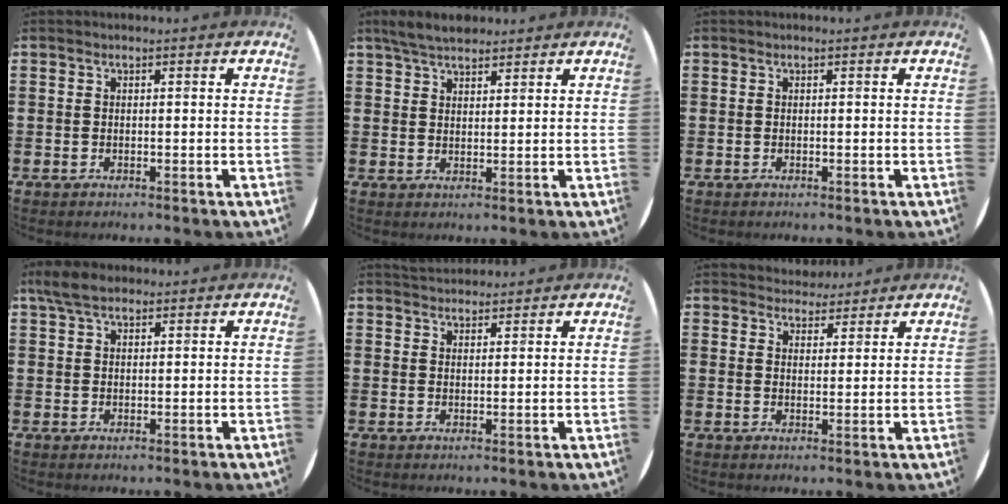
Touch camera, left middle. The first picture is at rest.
{"total": 4.4, "force": [3.9, 1.2, 1.6], "torque": [-0.038, -0.003, 0.073]}
{"total": 0.0}
{"total": 3.8, "force": [3.0, 1.5, 1.9], "torque": [-0.036, 0.004, 0.053]}
{"total": 2.2, "force": [2.1, 0.6, -0.2], "torque": [0.002, 0.002, 0.040]}
{"total": 3.5, "force": [3.4, 1.1, -0.1], "torque": [-0.007, -0.009, 0.063]}